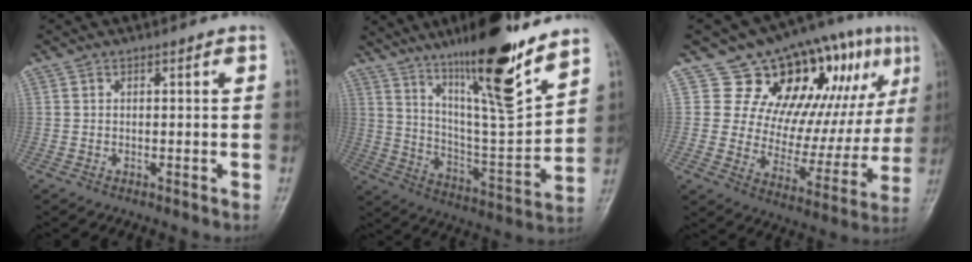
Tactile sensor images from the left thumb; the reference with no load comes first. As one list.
[{"total": 20.5, "force": [14.2, 2.8, 14.5], "torque": [-0.210, -0.084, 0.244]}, {"total": 22.0, "force": [9.5, 12.1, 15.7], "torque": [-0.150, -0.022, 0.146]}]